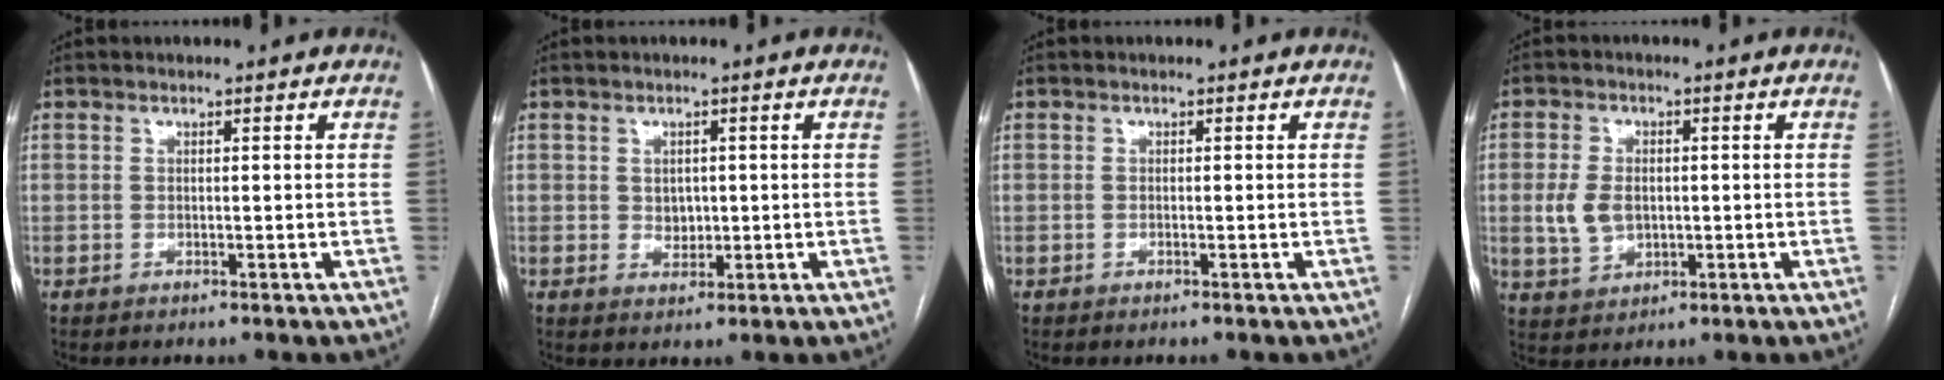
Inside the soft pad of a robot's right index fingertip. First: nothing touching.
{"total": 2.4, "force": [0.2, 1.9, 1.4], "torque": [-0.017, 0.001, 0.008]}
{"total": 0.0}
{"total": 5.7, "force": [-0.2, 4.0, 4.0], "torque": [-0.089, 0.009, 0.006]}